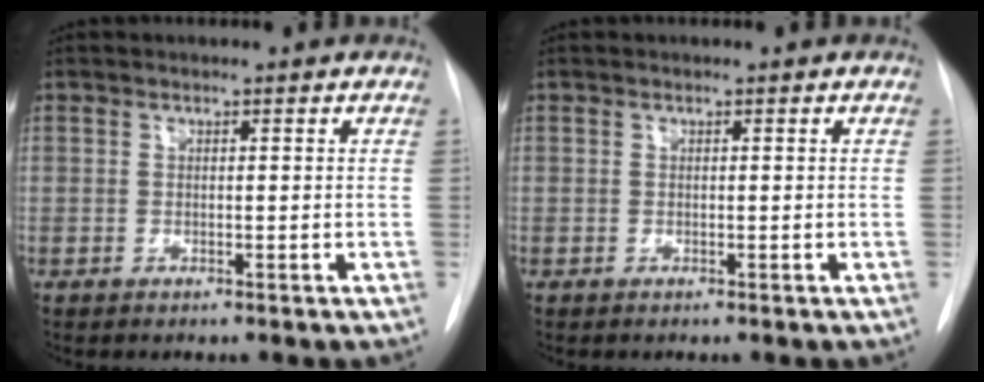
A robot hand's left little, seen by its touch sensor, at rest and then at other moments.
{"total": 0.0}